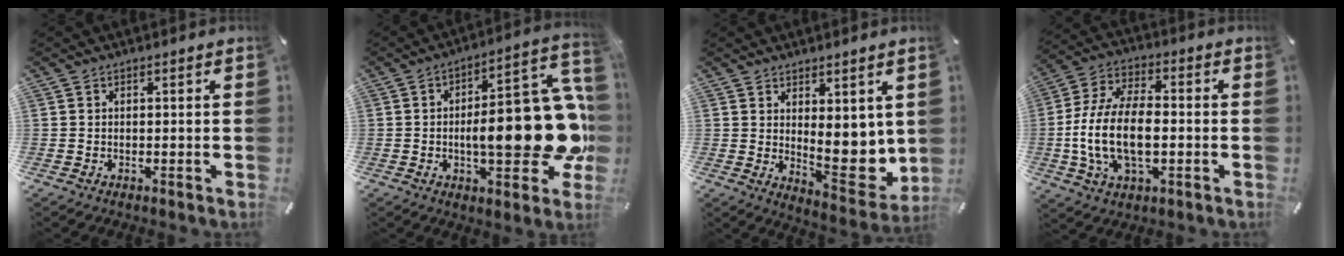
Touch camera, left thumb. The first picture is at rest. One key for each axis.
{"total": 24.2, "fx": -2.2, "fy": 8.3, "fz": 22.6, "tx": -0.305, "ty": -0.008, "tz": -0.019}
{"total": 10.2, "fx": 1.8, "fy": 5.4, "fz": 8.4, "tx": -0.094, "ty": -0.043, "tz": 0.045}
{"total": 15.1, "fx": -2.7, "fy": 8.5, "fz": 12.2, "tx": -0.261, "ty": 0.002, "tz": -0.050}